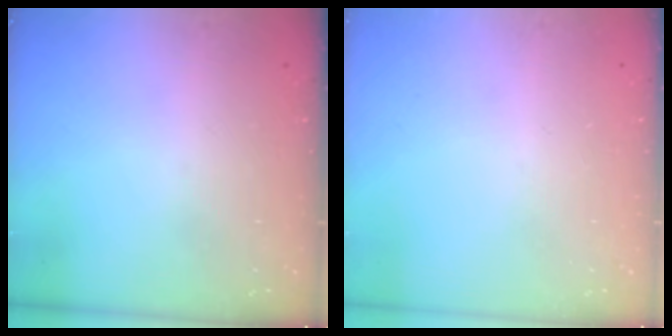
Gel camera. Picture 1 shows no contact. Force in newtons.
{"total": 0.0}